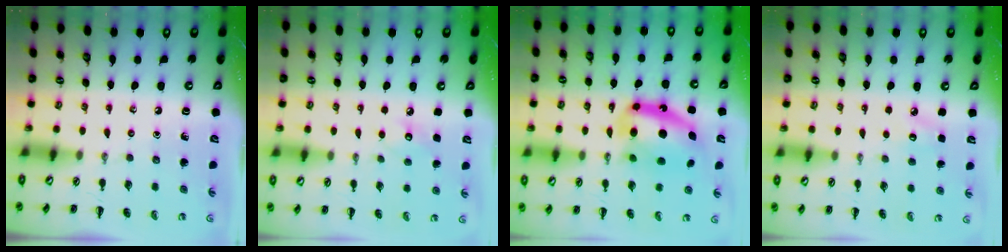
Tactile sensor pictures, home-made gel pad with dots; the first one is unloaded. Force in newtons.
{"total": 6.4, "press": 6.3, "slide": 1.3}
{"total": 14.6, "press": 14.1, "slide": 3.8}
{"total": 5.5, "press": 5.2, "slide": 1.6}